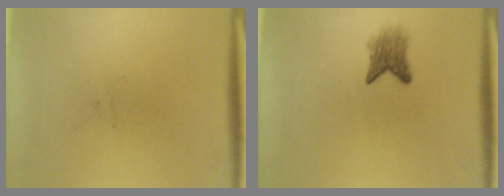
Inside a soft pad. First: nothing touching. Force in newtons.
{"total": 2.9}